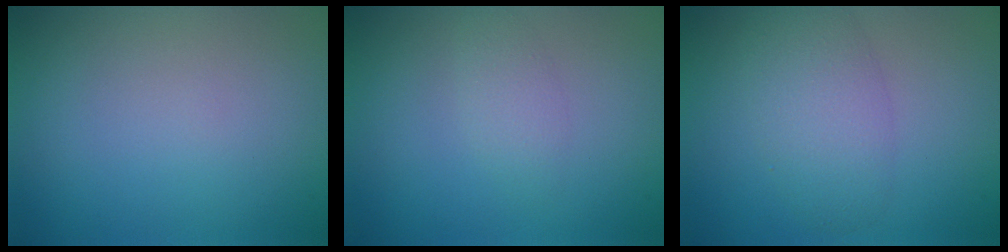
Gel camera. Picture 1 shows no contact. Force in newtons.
{"total": 1.4, "press": 1.4, "slide": 0.0}
{"total": 4.3, "press": 4.3, "slide": 0.1}